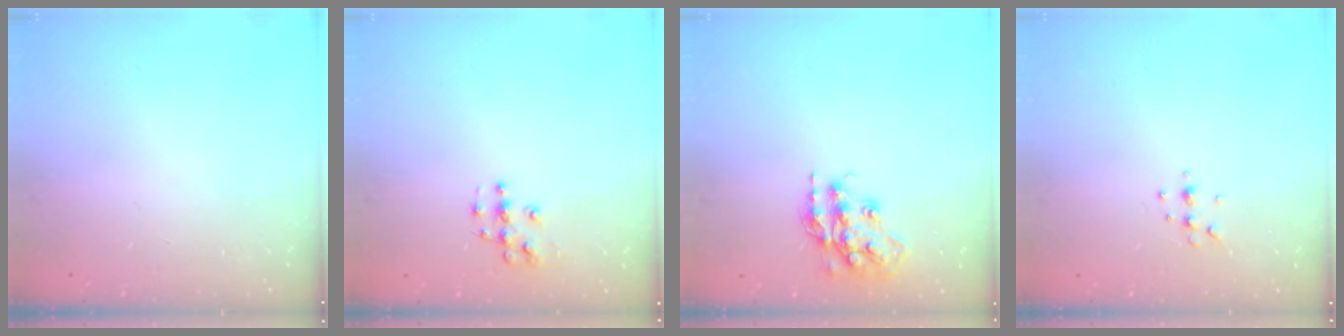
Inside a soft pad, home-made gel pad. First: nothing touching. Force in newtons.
{"total": 4.8, "press": 4.8, "slide": 0.3}
{"total": 16.0, "press": 16.0, "slide": 1.2}
{"total": 4.5, "press": 4.4, "slide": 0.8}